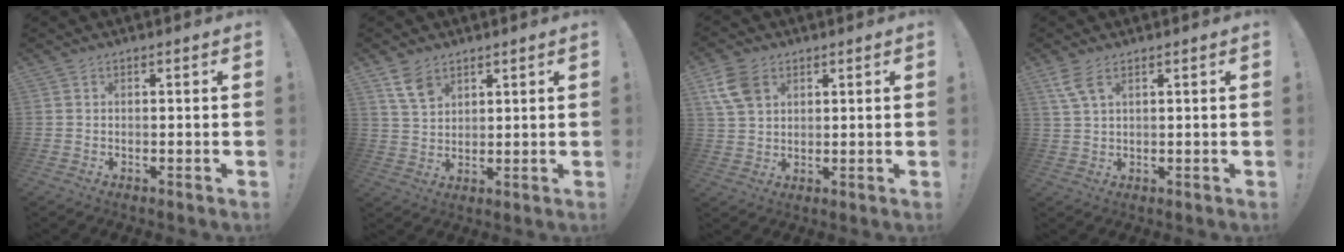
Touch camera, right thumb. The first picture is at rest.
{"total": 7.2, "force": [4.6, 4.4, 3.5], "torque": [-0.059, -0.020, 0.090]}
{"total": 9.4, "force": [4.2, 6.7, 5.2], "torque": [-0.090, -0.002, 0.086]}
{"total": 5.4, "force": [3.0, 2.1, 4.0], "torque": [-0.082, -0.004, 0.059]}